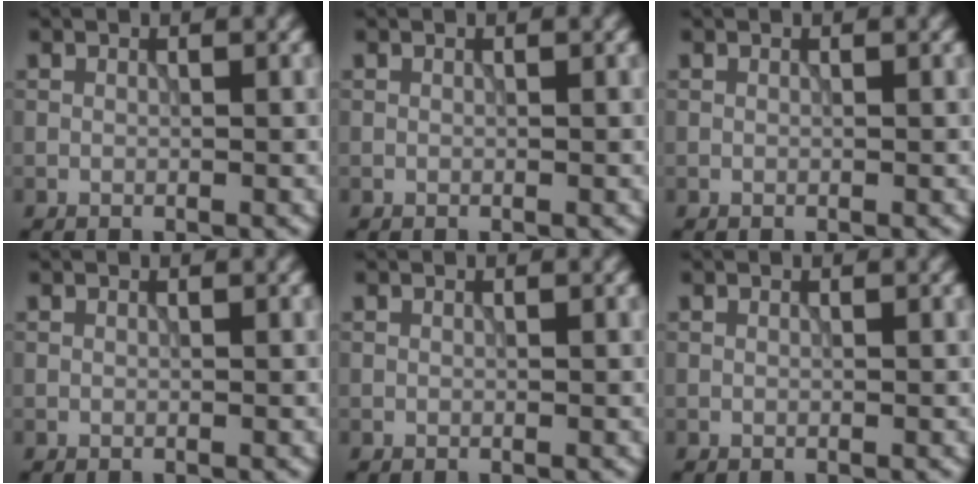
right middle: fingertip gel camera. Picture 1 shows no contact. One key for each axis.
{"total": 0.0}
{"total": 0.0}
{"total": 0.0}
{"total": 0.0}
{"total": 0.0}